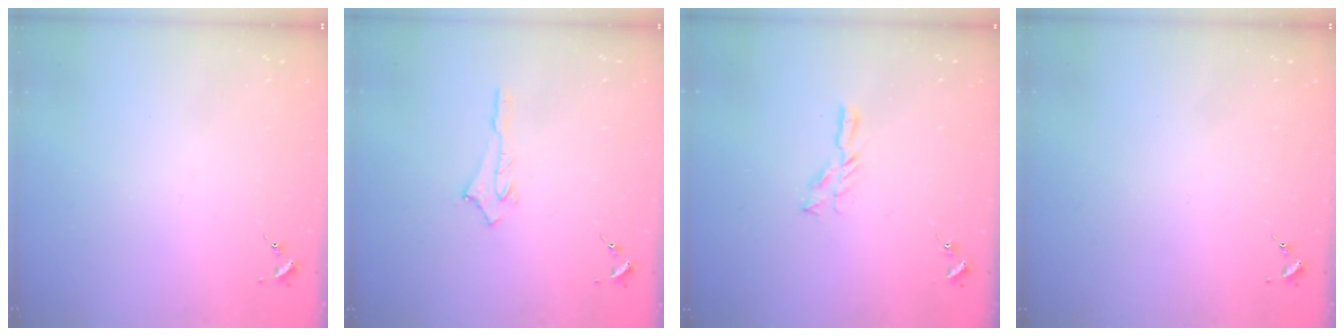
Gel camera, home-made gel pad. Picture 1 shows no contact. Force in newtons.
{"total": 2.5, "press": 2.5, "slide": 0.2}
{"total": 5.1, "press": 5.1, "slide": 0.5}
{"total": 0.0}